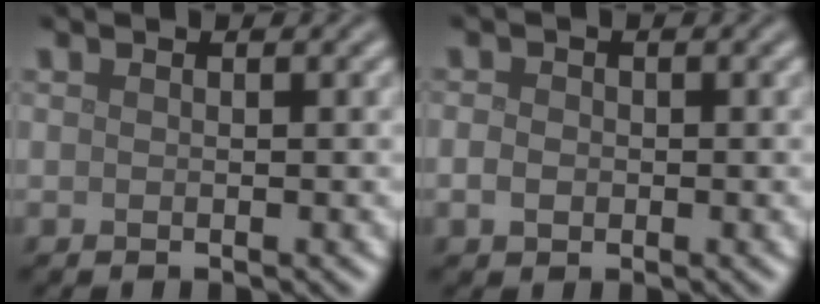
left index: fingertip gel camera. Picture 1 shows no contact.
{"total": 1.5, "force": [-0.4, 1.2, 0.8], "torque": [-0.017, -0.001, -0.011]}